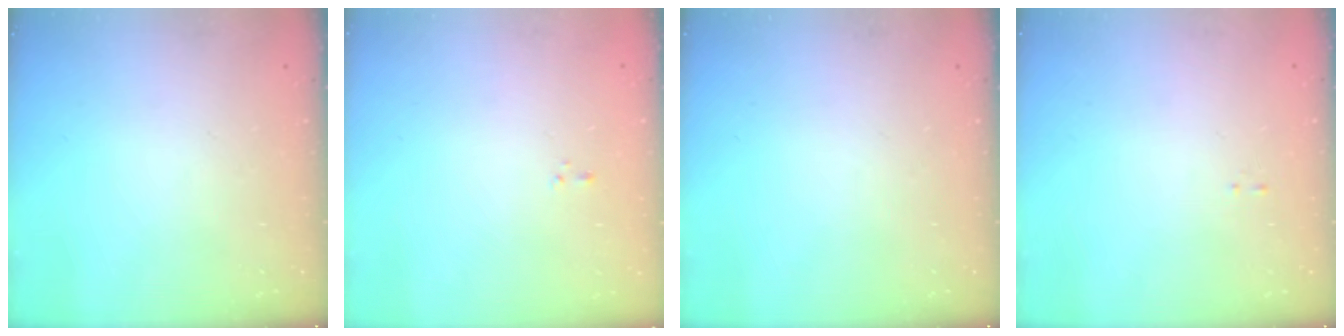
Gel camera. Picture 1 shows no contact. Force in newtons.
{"total": 0.8, "press": 0.6, "slide": 0.5}
{"total": 0.0}
{"total": 0.0}